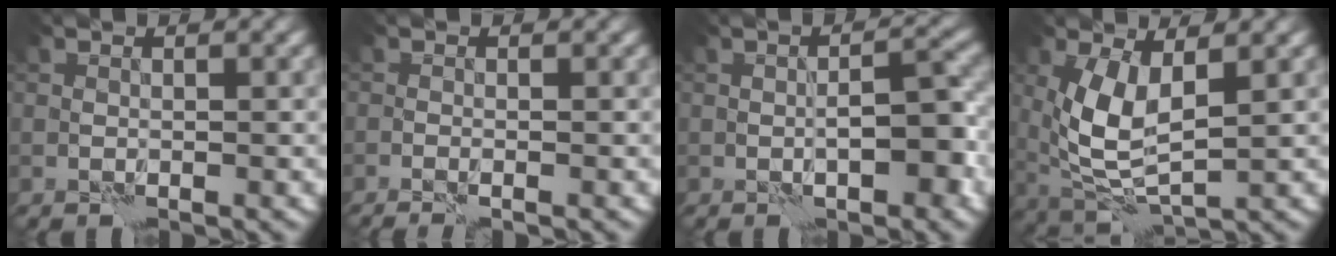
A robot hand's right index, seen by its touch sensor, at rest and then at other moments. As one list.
[{"total": 1.2, "force": [-0.9, -0.1, 0.7], "torque": [-0.022, -0.001, -0.016]}, {"total": 3.4, "force": [-0.7, 1.1, 3.1], "torque": [-0.046, 0.006, -0.011]}, {"total": 5.8, "force": [1.4, 2.5, 5.1], "torque": [-0.117, -0.011, 0.031]}]